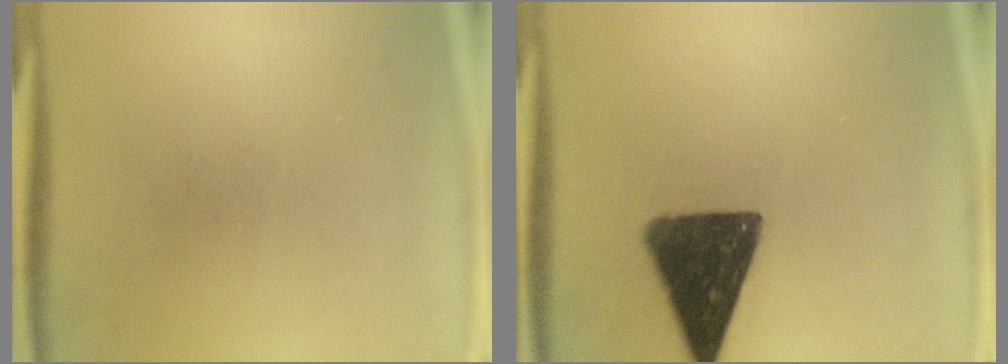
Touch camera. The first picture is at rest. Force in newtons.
{"total": 13.8}